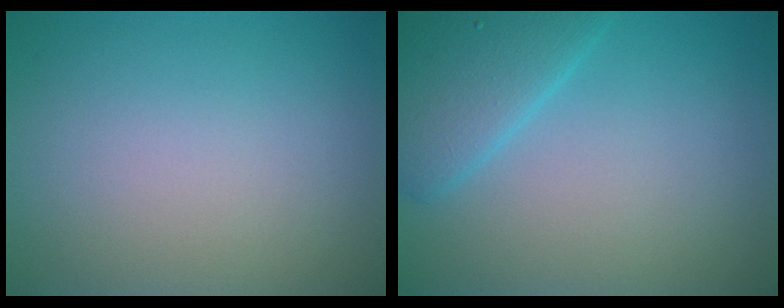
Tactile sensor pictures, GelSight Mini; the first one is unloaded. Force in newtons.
{"total": 4.2, "press": 4.2, "slide": 0.2}